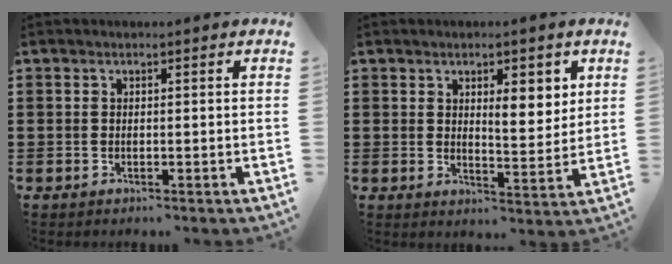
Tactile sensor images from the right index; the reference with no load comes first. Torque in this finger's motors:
{"motor_torque": [0.17, 0.09, 0.09, 0.07]}